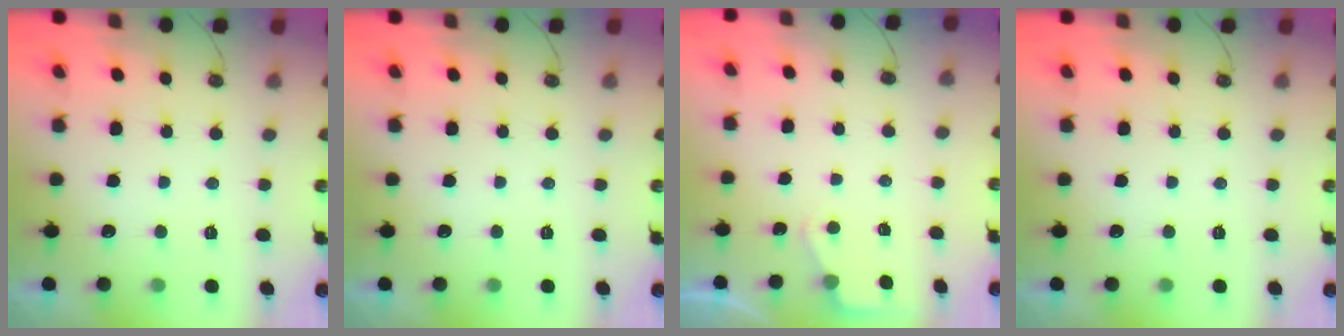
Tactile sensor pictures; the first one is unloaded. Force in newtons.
{"total": 0.0}
{"total": 2.4, "press": 2.4, "slide": 0.4}
{"total": 0.0}